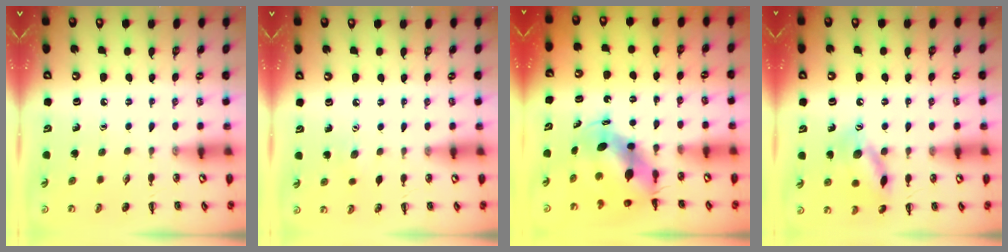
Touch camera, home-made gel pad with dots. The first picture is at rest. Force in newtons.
{"total": 3.3, "press": 3.2, "slide": 0.9}
{"total": 5.8, "press": 5.7, "slide": 1.2}
{"total": 13.0, "press": 13.0, "slide": 0.8}